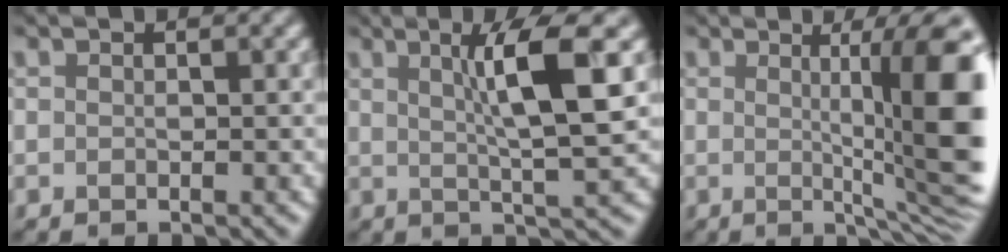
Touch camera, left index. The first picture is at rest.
{"total": 6.2, "force": [1.3, 0.8, 6.0], "torque": [-0.088, 0.002, 0.026]}
{"total": 11.7, "force": [0.2, 2.6, 11.4], "torque": [-0.114, -0.003, 0.007]}